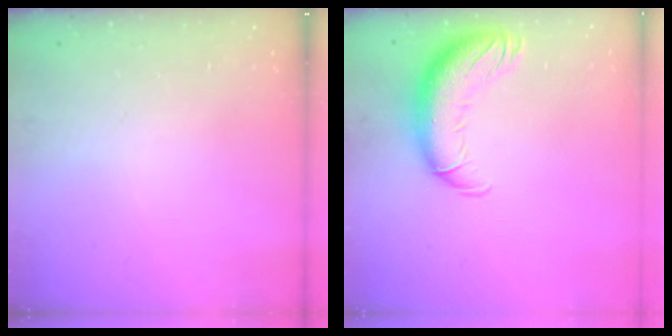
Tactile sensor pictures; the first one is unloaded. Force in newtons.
{"total": 14.0, "press": 13.6, "slide": 3.3}